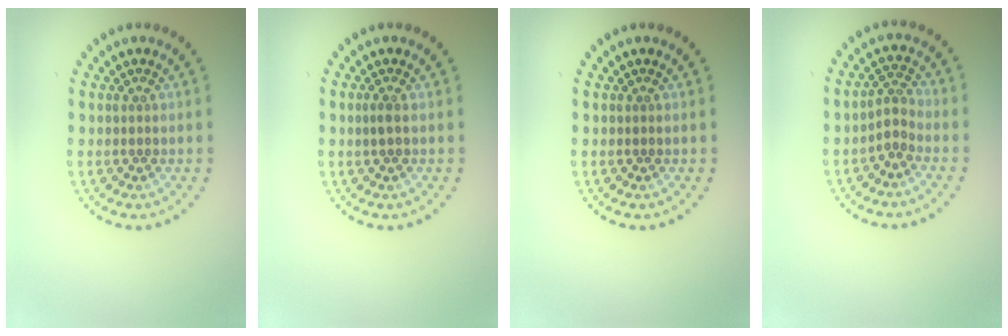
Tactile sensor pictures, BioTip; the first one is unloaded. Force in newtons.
{"total": 0.7, "press": 0.7, "slide": 0.3}
{"total": 0.0}
{"total": 1.9, "press": 1.4, "slide": 1.3}